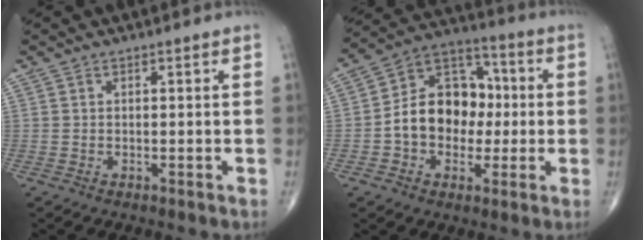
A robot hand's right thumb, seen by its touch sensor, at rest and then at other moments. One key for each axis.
{"total": 15.0, "fx": -0.9, "fy": 11.3, "fz": 9.8, "tx": -0.116, "ty": 0.041, "tz": -0.022}